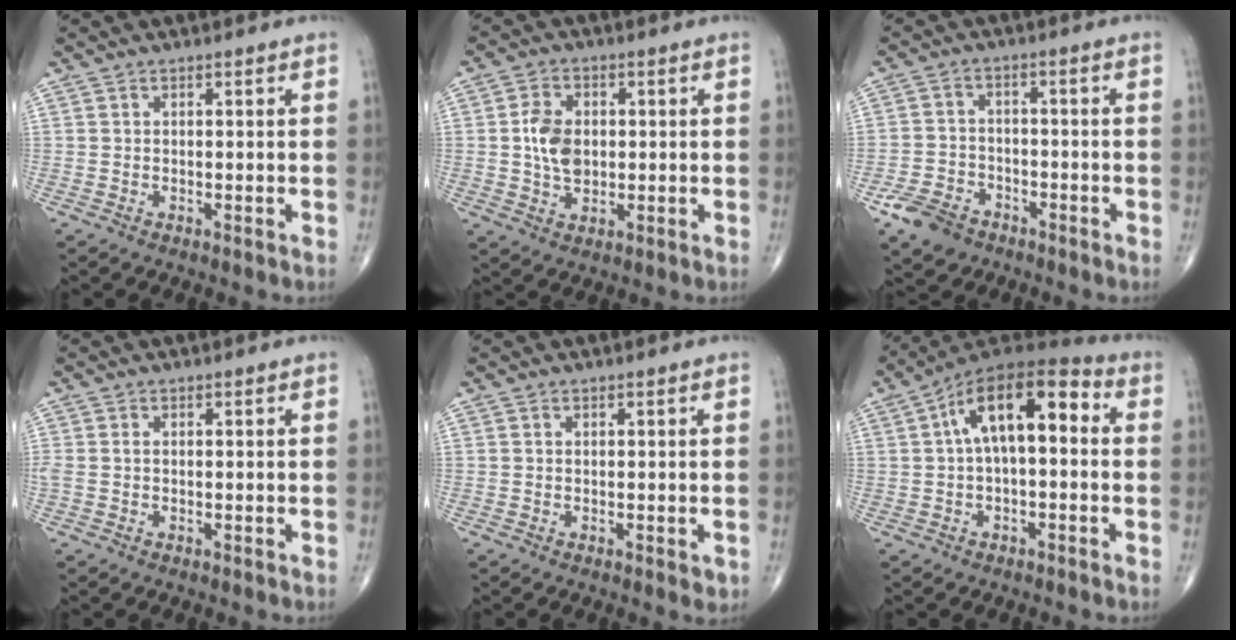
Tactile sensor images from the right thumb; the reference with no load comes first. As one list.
[{"total": 6.9, "force": [0.3, 4.8, 4.9], "torque": [-0.081, 0.000, 0.006]}, {"total": 7.3, "force": [-4.6, 5.0, 2.7], "torque": [-0.041, 0.021, -0.085]}, {"total": 1.5, "force": [-0.1, 0.9, 1.2], "torque": [-0.038, 0.004, 0.000]}, {"total": 1.1, "force": [-0.1, 0.5, 1.0], "torque": [-0.010, -0.003, -0.001]}, {"total": 14.4, "force": [2.1, 6.8, 12.6], "torque": [-0.189, 0.044, 0.025]}]